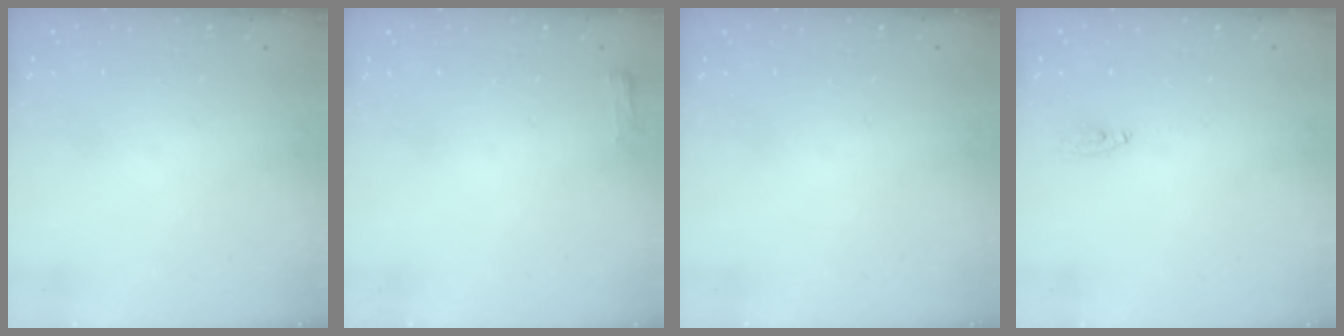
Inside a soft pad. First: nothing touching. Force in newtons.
{"total": 2.7, "press": 2.6, "slide": 0.8}
{"total": 0.0}
{"total": 3.4, "press": 3.1, "slide": 1.4}